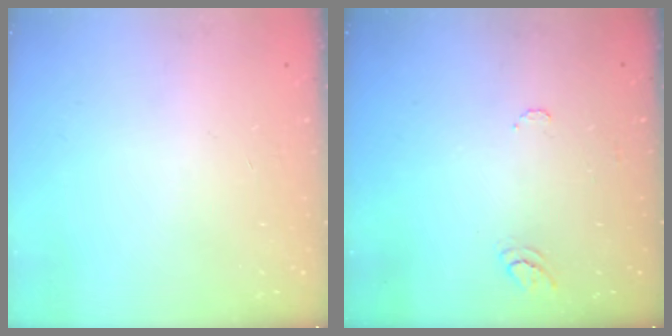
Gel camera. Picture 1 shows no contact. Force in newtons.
{"total": 6.4, "press": 6.3, "slide": 0.5}